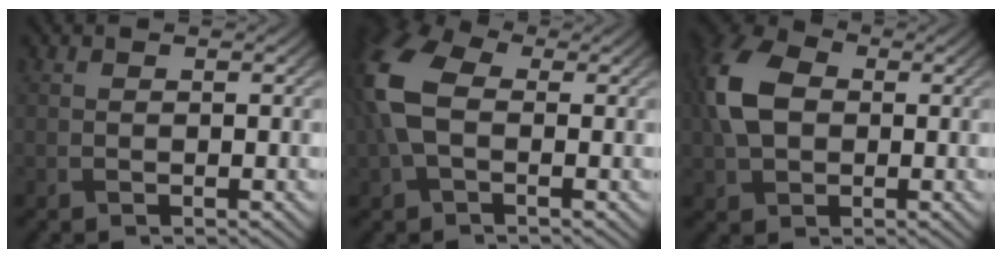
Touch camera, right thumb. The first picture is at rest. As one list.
[{"total": 9.7, "force": [0.2, 6.0, 7.6], "torque": [-0.215, 0.015, -0.011]}, {"total": 9.1, "force": [0.6, 6.5, 6.4], "torque": [-0.169, 0.012, 0.000]}]